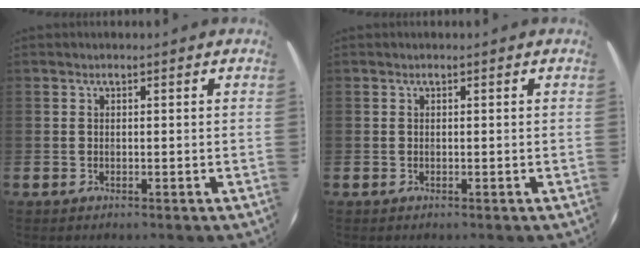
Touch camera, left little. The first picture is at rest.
{"total": 0.0}